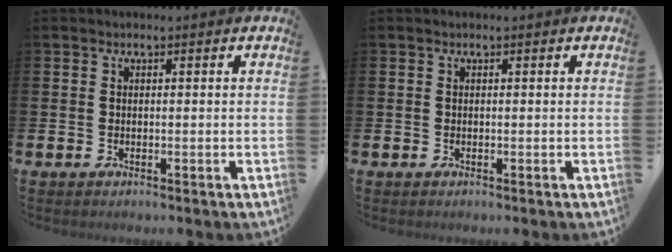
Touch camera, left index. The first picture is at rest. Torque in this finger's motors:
{"motor_torque": [-0.01, 0.01, 0.00, 0.00]}